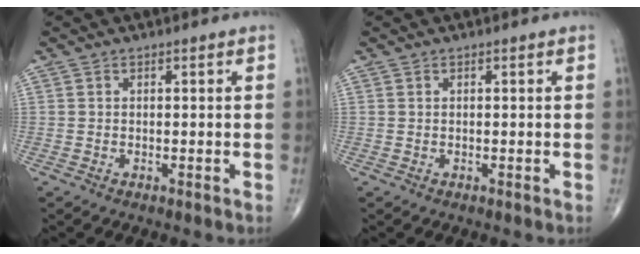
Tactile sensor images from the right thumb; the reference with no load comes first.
{"total": 0.0}